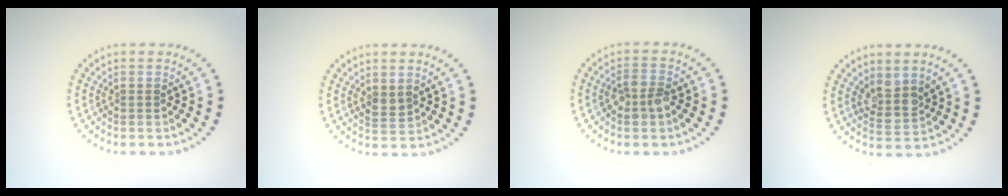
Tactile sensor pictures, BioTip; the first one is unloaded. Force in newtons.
{"total": 1.1, "press": 1.1, "slide": 0.4}
{"total": 2.4, "press": 2.4, "slide": 0.5}
{"total": 2.6, "press": 2.2, "slide": 1.5}